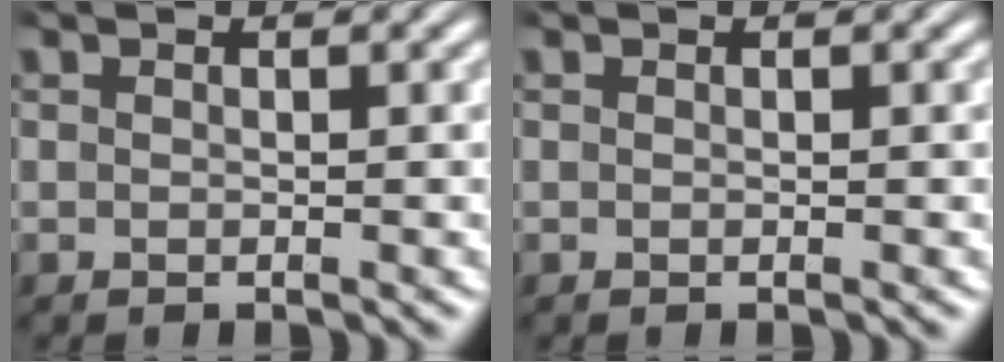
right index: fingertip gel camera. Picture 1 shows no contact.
{"total": 0.0}